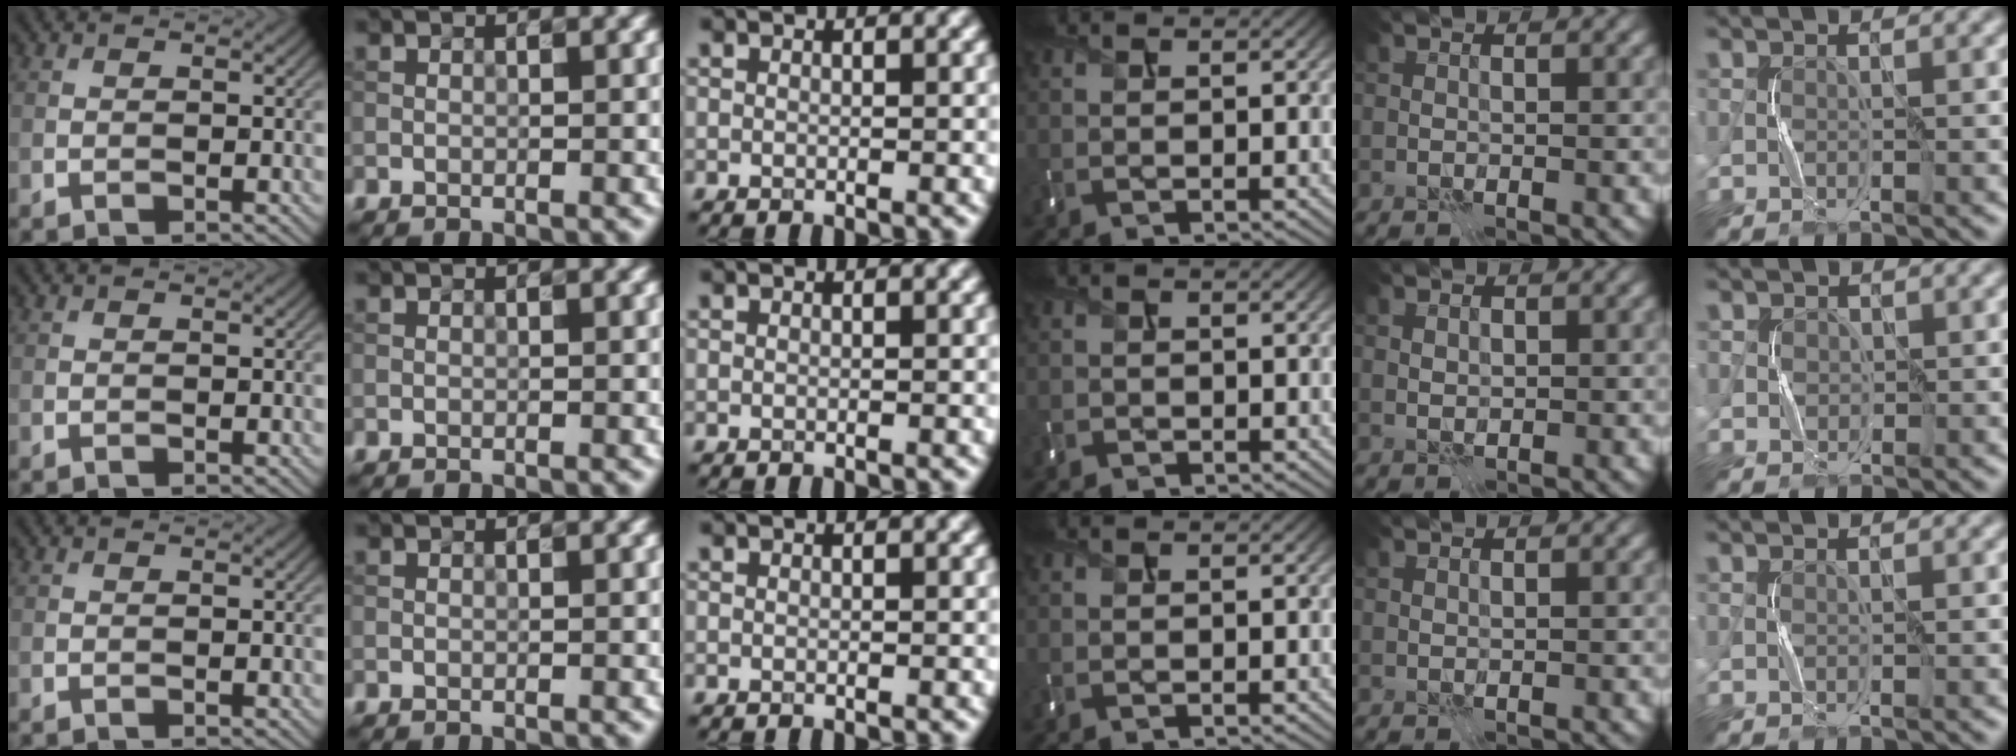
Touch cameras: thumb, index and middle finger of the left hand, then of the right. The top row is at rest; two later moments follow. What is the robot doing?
{"motion": "press", "object": "memory foam"}